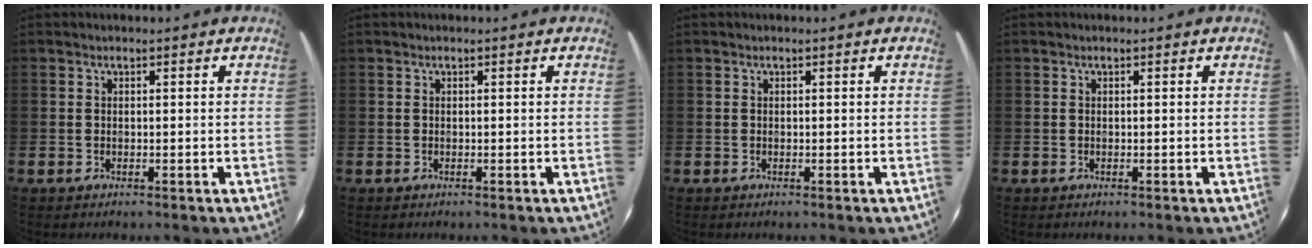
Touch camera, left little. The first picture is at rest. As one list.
[{"total": 0.0}, {"total": 0.0}, {"total": 0.0}]